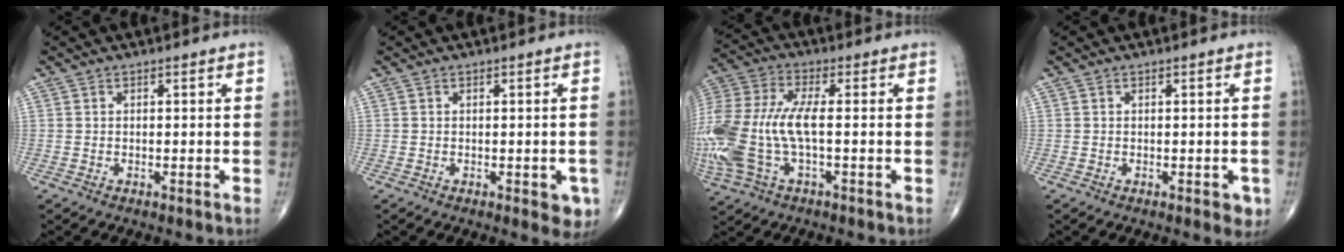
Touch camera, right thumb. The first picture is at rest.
{"total": 3.5, "force": [-1.3, 1.6, 2.9], "torque": [-0.011, -0.001, -0.013]}
{"total": 19.0, "force": [-2.3, 8.2, 17.0], "torque": [-0.429, 0.009, -0.042]}
{"total": 2.2, "force": [-0.8, 1.1, 1.8], "torque": [-0.004, 0.002, -0.009]}